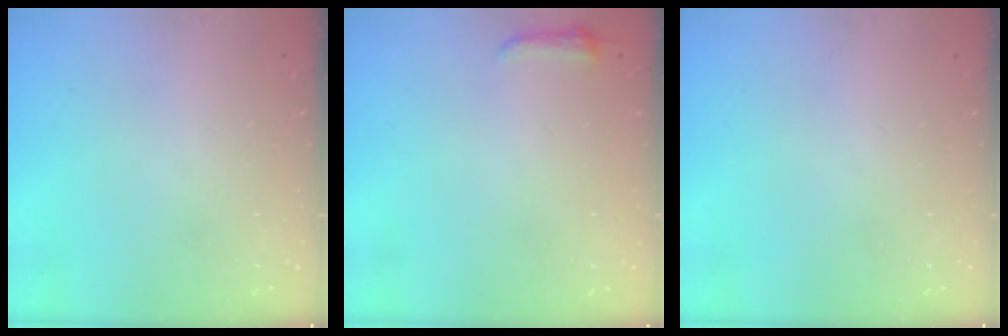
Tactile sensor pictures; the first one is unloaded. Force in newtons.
{"total": 3.7, "press": 3.7, "slide": 0.7}
{"total": 0.0}